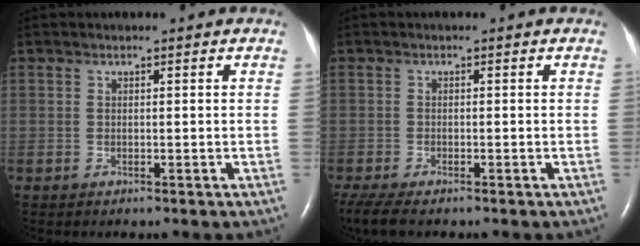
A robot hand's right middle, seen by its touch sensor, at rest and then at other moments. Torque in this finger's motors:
{"motor_torque": [0.10, -0.11, 0.02, 0.01]}